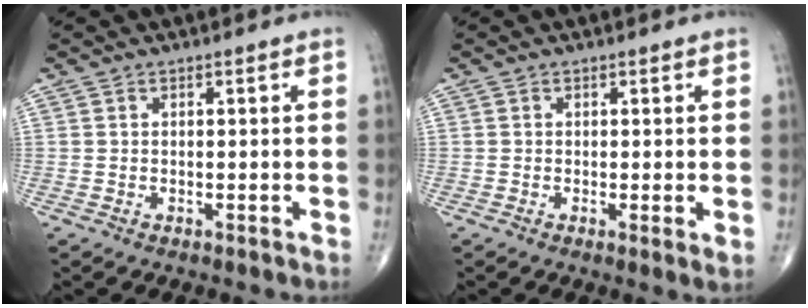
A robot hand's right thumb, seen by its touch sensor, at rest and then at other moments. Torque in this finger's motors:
{"motor_torque": [-0.36, -0.20, -0.29, -0.06, -0.19]}